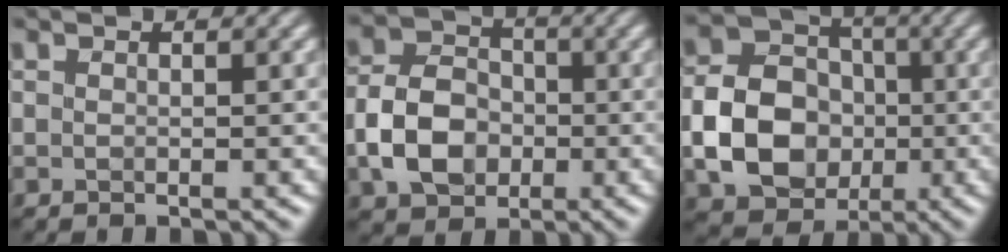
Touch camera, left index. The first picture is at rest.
{"total": 6.0, "force": [-1.6, 4.5, 3.7], "torque": [-0.073, 0.008, -0.035]}
{"total": 8.3, "force": [-1.7, 6.6, 4.7], "torque": [-0.079, 0.003, -0.037]}